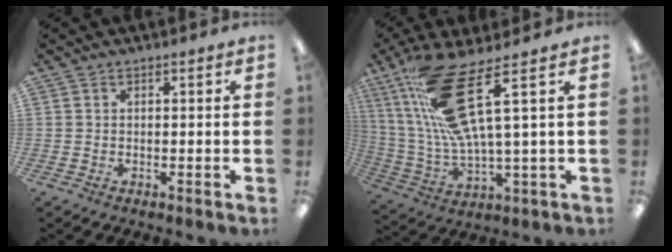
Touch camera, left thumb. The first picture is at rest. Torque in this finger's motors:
{"motor_torque": [0.60, 0.53, 1.77, -1.00, 0.28]}